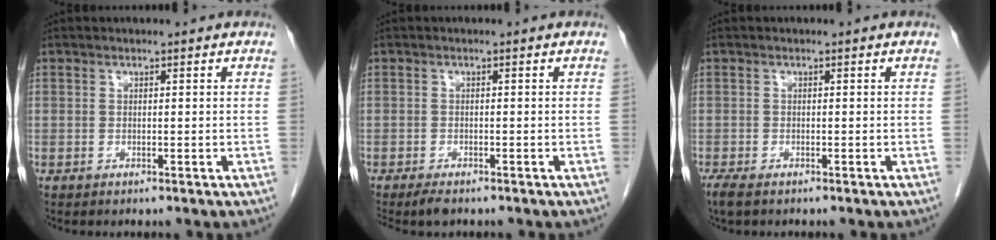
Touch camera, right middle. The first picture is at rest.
{"total": 2.4, "force": [-1.9, 0.7, 1.3], "torque": [-0.025, -0.006, -0.029]}
{"total": 2.8, "force": [-2.0, 0.9, 1.7], "torque": [-0.038, -0.009, -0.032]}